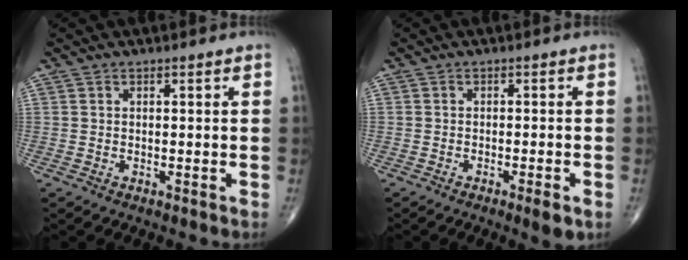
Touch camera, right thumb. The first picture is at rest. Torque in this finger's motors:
{"motor_torque": [5.01, 0.00, 1.32, -1.45, 0.02]}